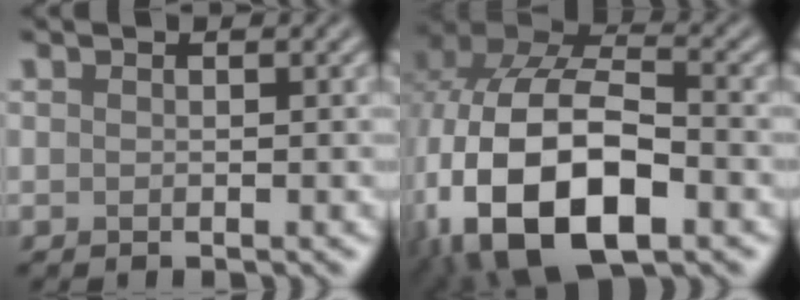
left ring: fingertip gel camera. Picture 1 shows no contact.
{"total": 15.4, "force": [-4.7, 9.2, 11.5], "torque": [-0.228, -0.018, -0.077]}